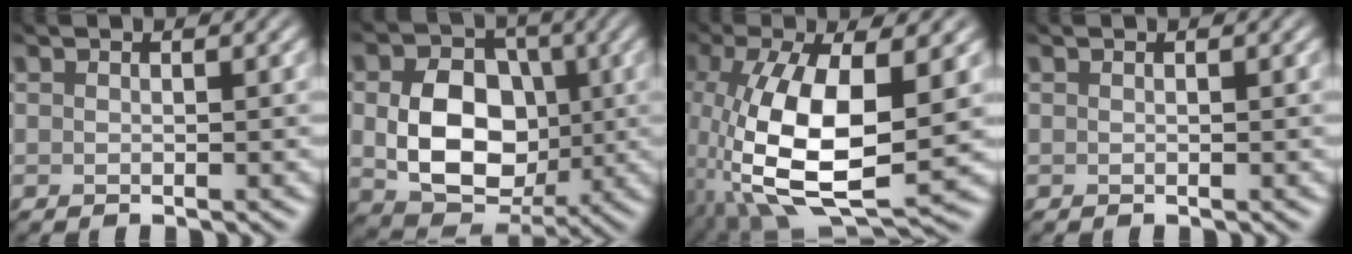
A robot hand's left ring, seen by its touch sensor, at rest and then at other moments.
{"total": 8.3, "force": [-1.2, 6.3, 5.2], "torque": [-0.104, -0.016, -0.012]}
{"total": 11.3, "force": [-3.1, 4.2, 10.0], "torque": [-0.210, -0.008, -0.053]}
{"total": 0.0}